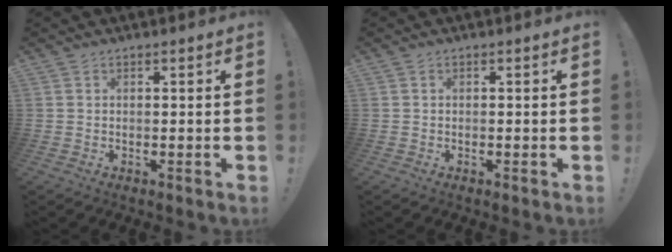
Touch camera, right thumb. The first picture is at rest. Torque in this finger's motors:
{"motor_torque": [-0.06, 0.05, 0.27, -0.13, 0.00]}